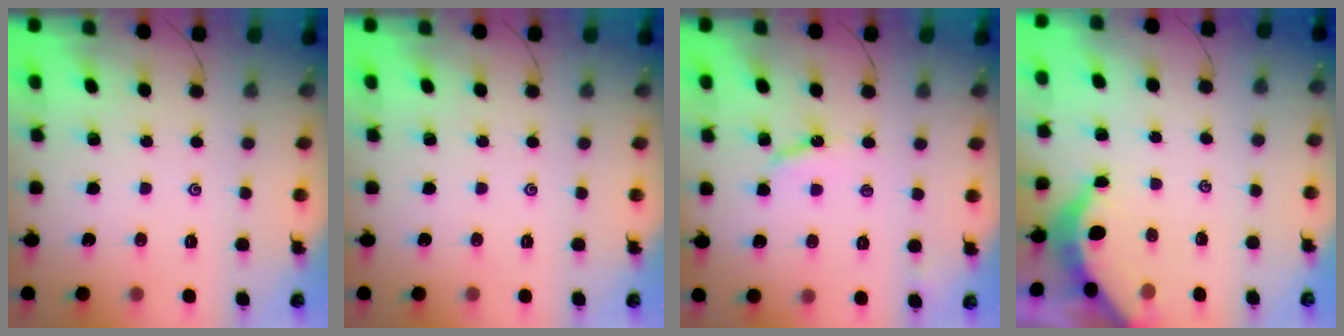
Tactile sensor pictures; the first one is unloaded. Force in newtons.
{"total": 0.0}
{"total": 5.0, "press": 4.9, "slide": 0.4}
{"total": 3.8, "press": 3.7, "slide": 0.5}